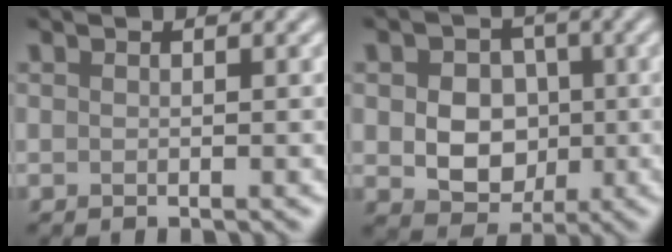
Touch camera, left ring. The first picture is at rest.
{"total": 6.5, "force": [-0.1, 5.2, 3.9], "torque": [-0.046, 0.009, -0.012]}